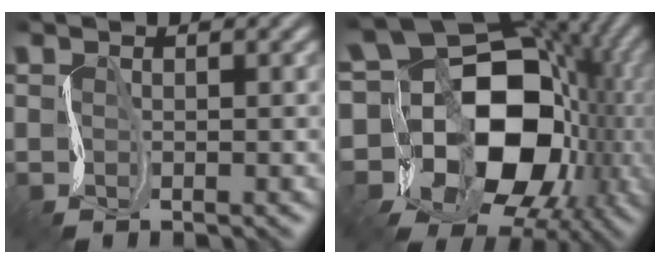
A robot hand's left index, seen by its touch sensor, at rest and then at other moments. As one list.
[{"total": 18.5, "force": [-1.2, 14.1, 11.8], "torque": [-0.172, 0.001, -0.032]}]